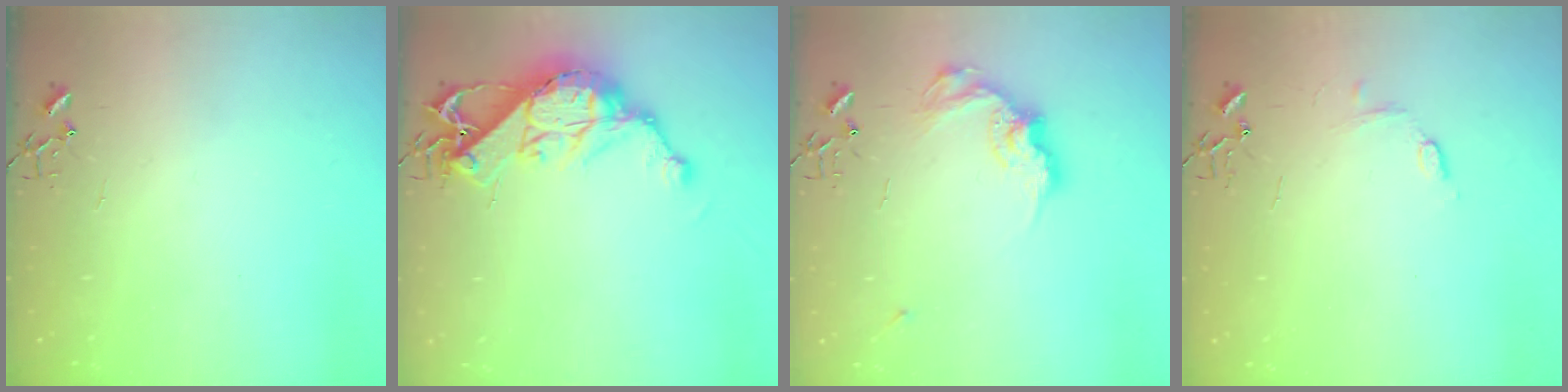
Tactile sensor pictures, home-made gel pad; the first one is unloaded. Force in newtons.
{"total": 14.9, "press": 14.8, "slide": 1.0}
{"total": 13.5, "press": 13.5, "slide": 0.8}
{"total": 6.1, "press": 6.1, "slide": 0.7}